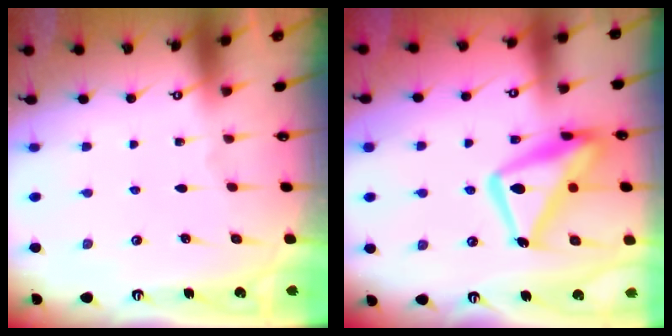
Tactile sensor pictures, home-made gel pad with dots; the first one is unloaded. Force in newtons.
{"total": 17.2, "press": 17.1, "slide": 1.5}